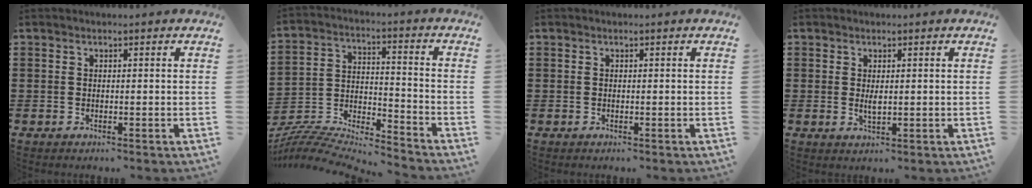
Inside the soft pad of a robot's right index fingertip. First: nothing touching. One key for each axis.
{"total": 6.1, "fx": -5.9, "fy": 0.8, "fz": 1.4, "tx": -0.038, "ty": -0.014, "tz": -0.122}
{"total": 0.0}
{"total": 1.8, "fx": 0.3, "fy": 0.6, "fz": 1.7, "tx": -0.033, "ty": 0.001, "tz": 0.005}